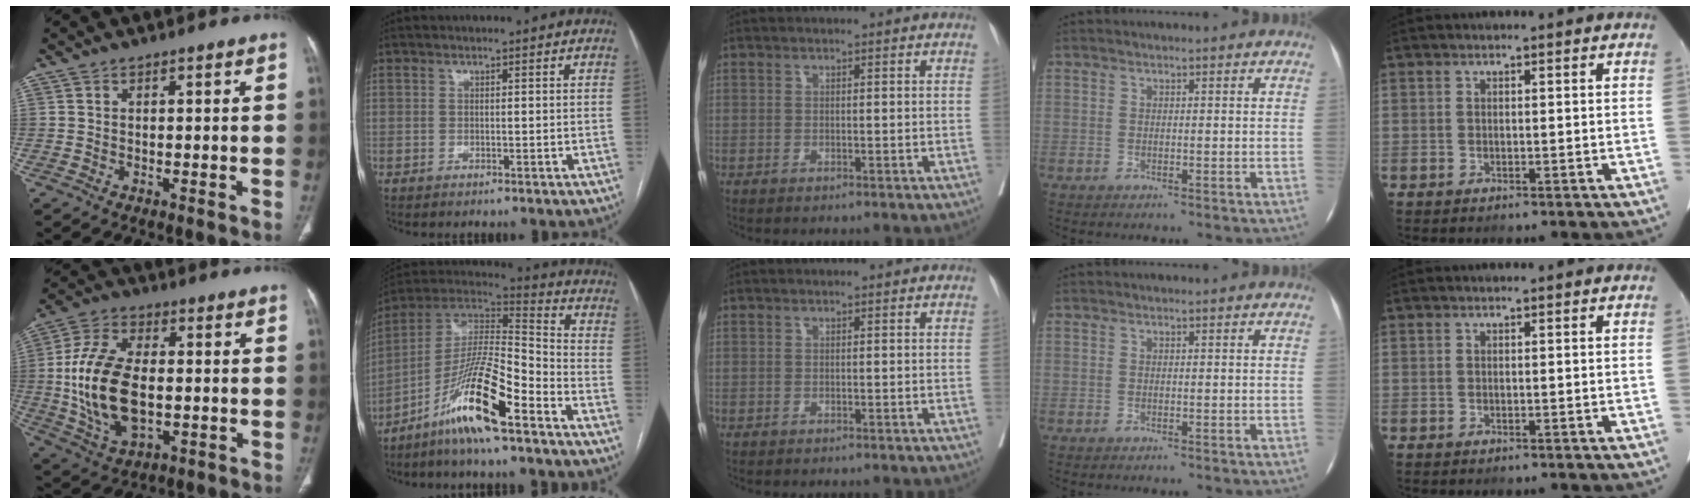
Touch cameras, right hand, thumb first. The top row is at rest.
{"thumb": {"total": 17.9, "force": [-0.9, 10.0, 14.8], "torque": [-0.293, 0.003, -0.007]}, "index": {"total": 15.0, "force": [-9.2, 1.3, 11.8], "torque": [-0.226, -0.001, -0.170]}}